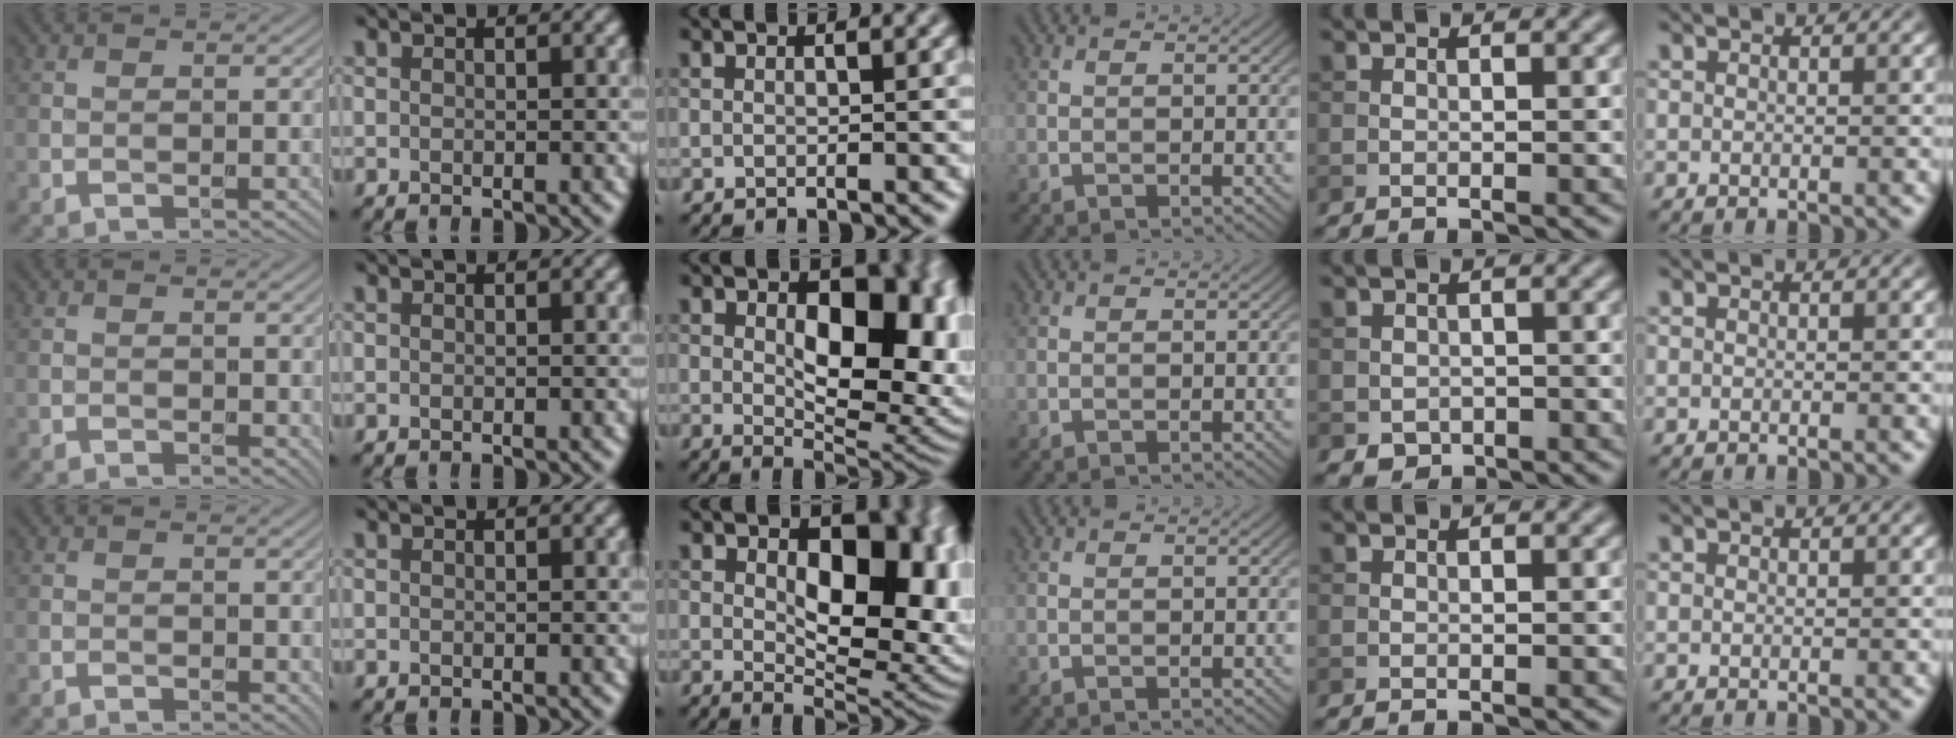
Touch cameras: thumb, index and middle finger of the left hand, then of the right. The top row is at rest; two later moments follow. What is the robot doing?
{"motion": "unscrew", "object": "dispenser bottle"}